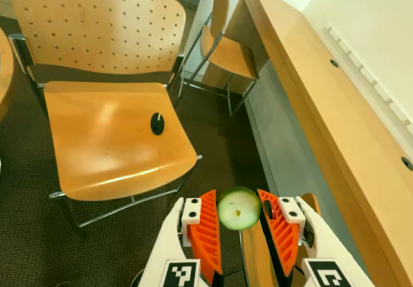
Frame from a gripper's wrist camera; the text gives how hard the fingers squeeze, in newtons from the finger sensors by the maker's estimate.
{"total": 7.8, "left": 7.5, "right": 8.0}